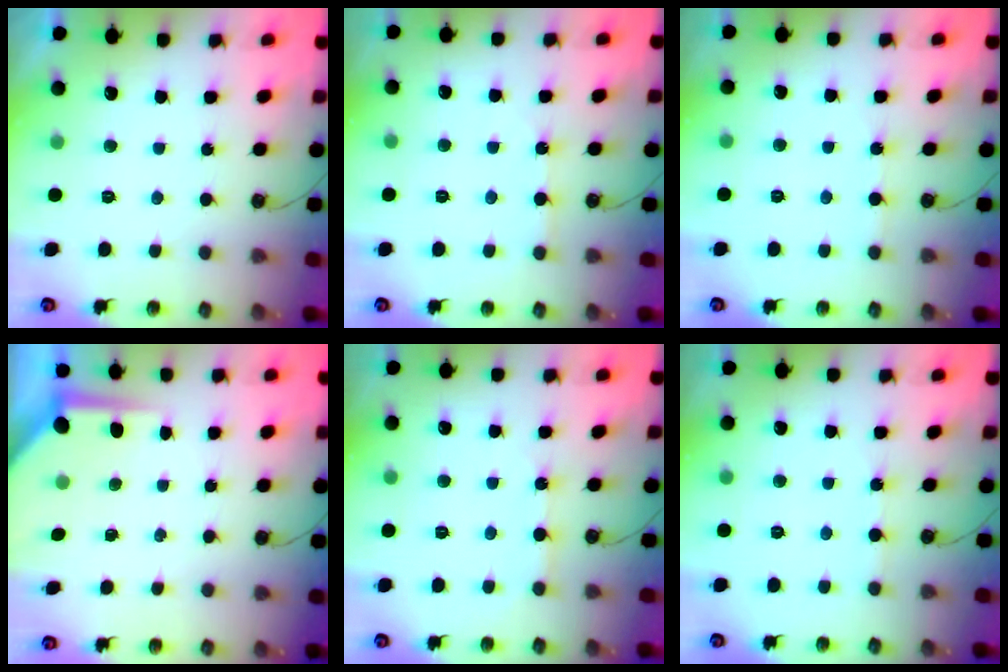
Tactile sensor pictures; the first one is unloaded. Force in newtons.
{"total": 5.5, "press": 5.5, "slide": 0.6}
{"total": 2.4, "press": 2.4, "slide": 0.3}
{"total": 5.1, "press": 5.1, "slide": 0.5}
{"total": 3.9, "press": 3.8, "slide": 0.4}
{"total": 2.4, "press": 2.4, "slide": 0.3}